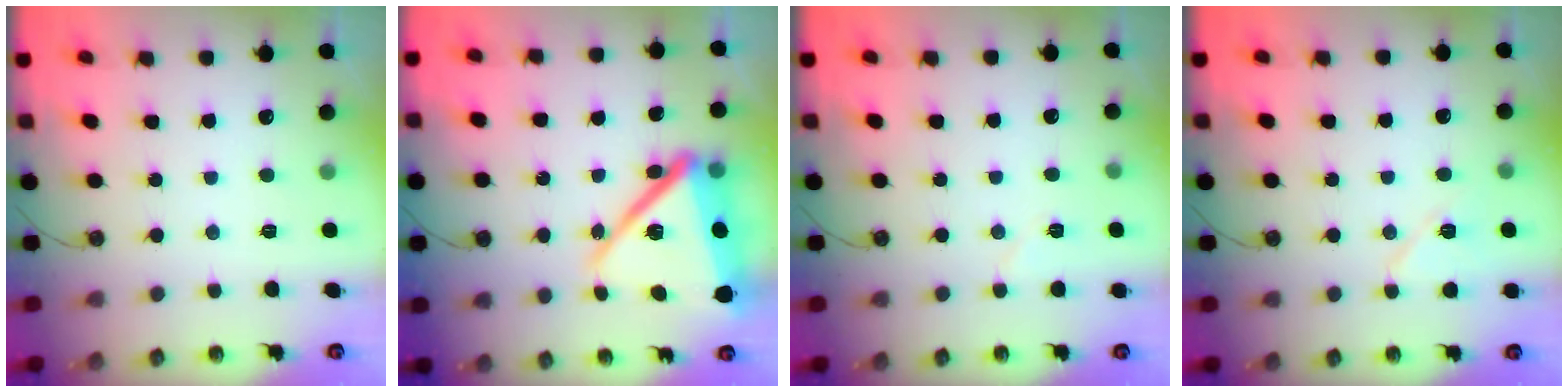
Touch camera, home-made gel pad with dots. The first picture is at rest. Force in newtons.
{"total": 20.9, "press": 20.5, "slide": 4.0}
{"total": 4.7, "press": 3.8, "slide": 2.7}
{"total": 7.5, "press": 7.3, "slide": 1.8}